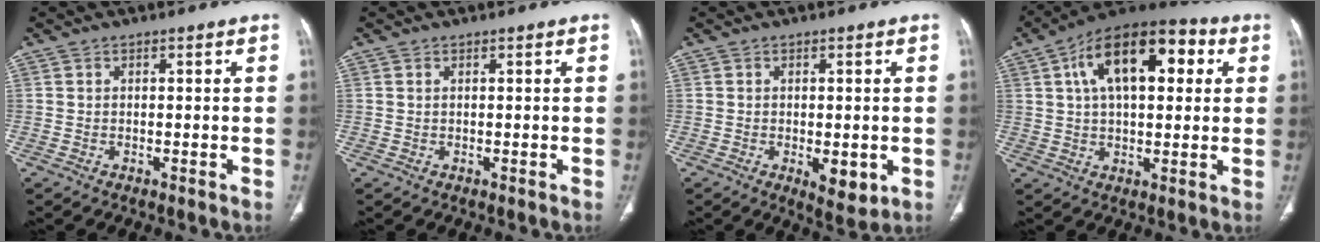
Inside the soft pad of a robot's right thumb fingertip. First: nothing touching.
{"total": 0.0}
{"total": 5.4, "force": [-1.3, 2.4, 4.6], "torque": [-0.055, -0.011, -0.010]}
{"total": 18.8, "force": [5.5, 9.6, 15.2], "torque": [-0.215, 0.022, 0.078]}